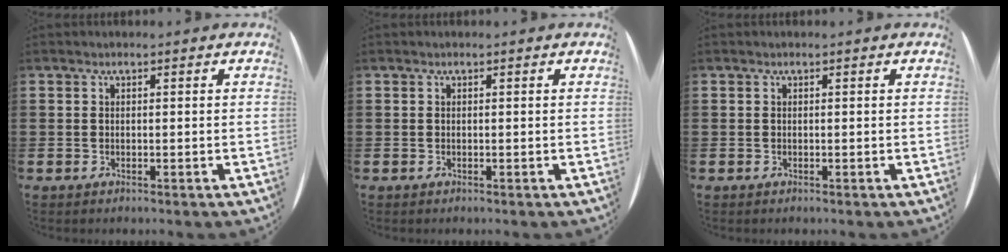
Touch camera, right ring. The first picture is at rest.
{"total": 0.0}
{"total": 0.0}